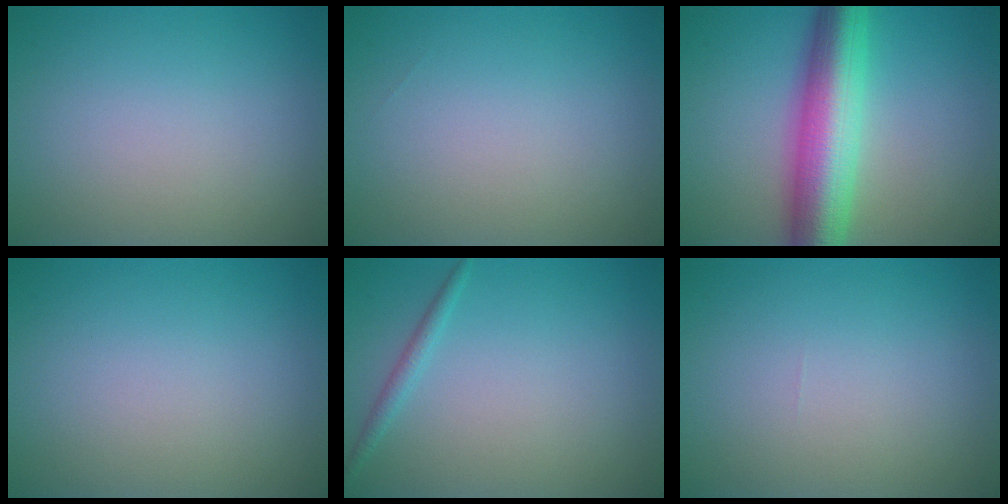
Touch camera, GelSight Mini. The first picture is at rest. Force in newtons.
{"total": 0.0}
{"total": 9.4, "press": 9.4, "slide": 0.2}
{"total": 0.0}
{"total": 1.2, "press": 1.2, "slide": 0.1}
{"total": 0.0}